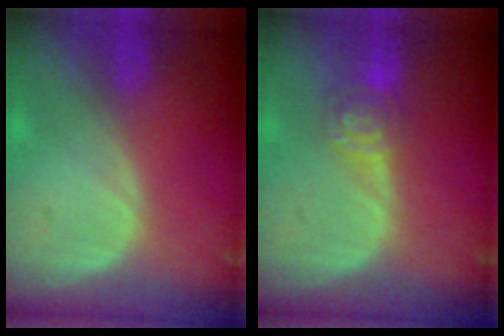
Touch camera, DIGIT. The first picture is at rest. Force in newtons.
{"total": 4.5, "press": 4.2, "slide": 1.6}